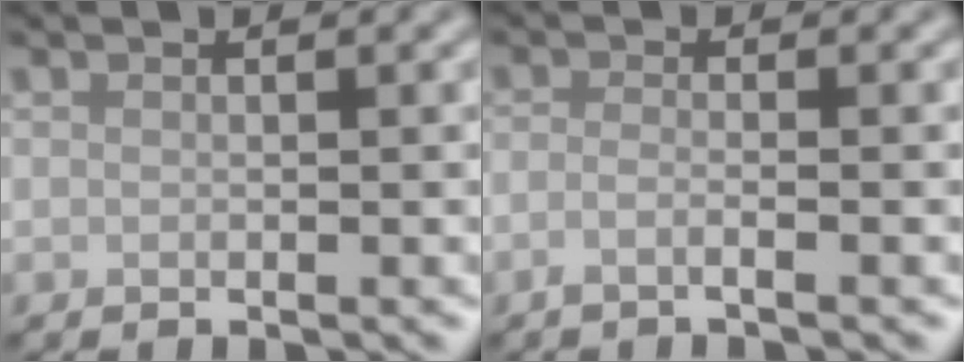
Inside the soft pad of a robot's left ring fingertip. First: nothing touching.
{"total": 1.6, "force": [-0.9, 0.4, 1.3], "torque": [-0.018, -0.005, -0.028]}